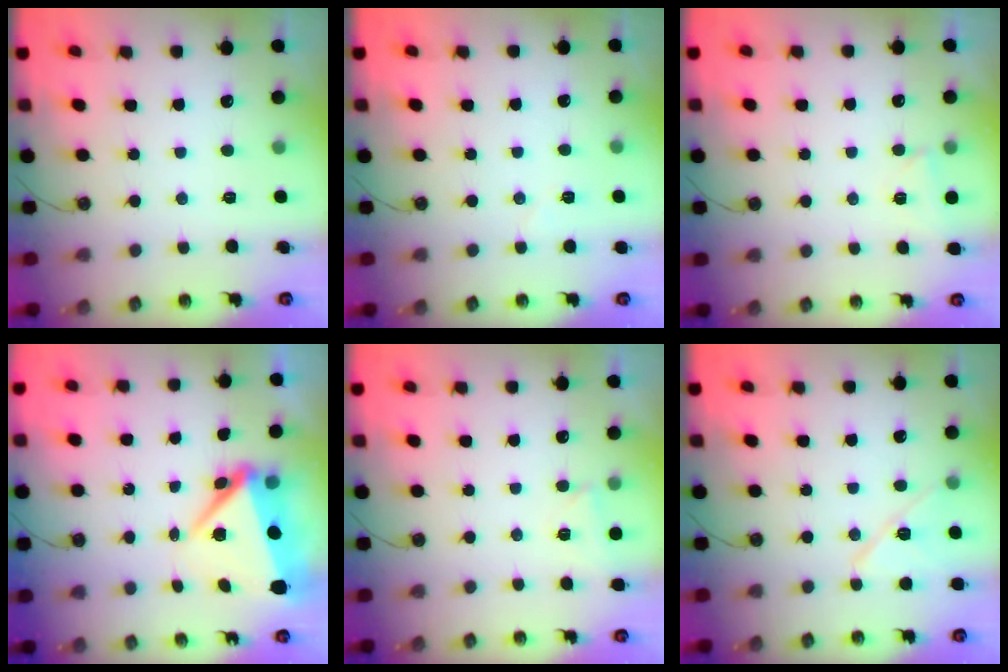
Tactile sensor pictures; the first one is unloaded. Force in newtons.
{"total": 3.8, "press": 3.4, "slide": 1.7}
{"total": 2.8, "press": 2.7, "slide": 0.6}
{"total": 7.9, "press": 7.7, "slide": 1.8}
{"total": 2.8, "press": 2.7, "slide": 0.6}
{"total": 10.0, "press": 10.0, "slide": 0.7}